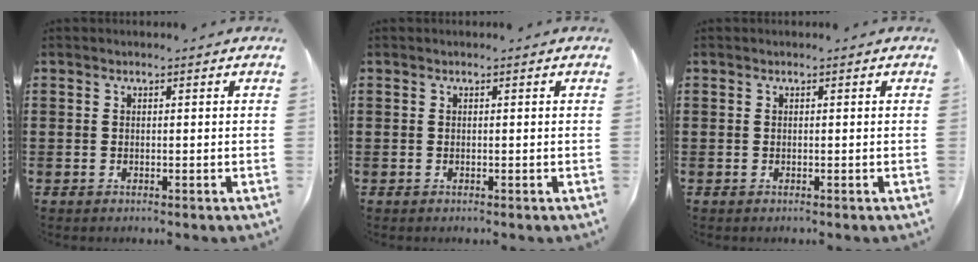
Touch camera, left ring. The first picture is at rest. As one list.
[{"total": 0.0}, {"total": 0.0}]